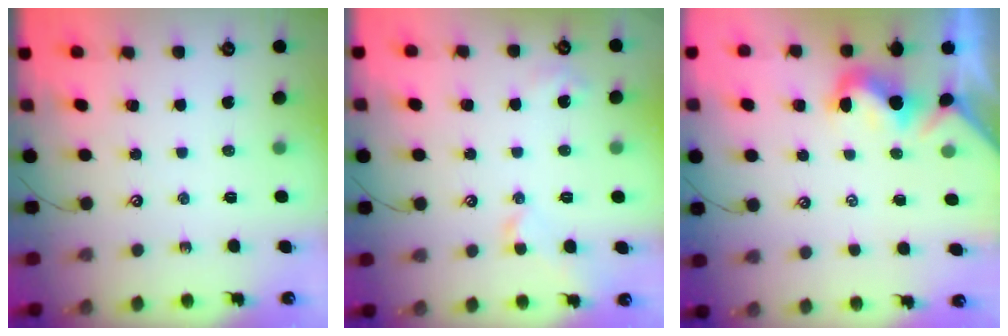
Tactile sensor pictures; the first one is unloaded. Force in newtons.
{"total": 1.7, "press": 1.6, "slide": 0.6}
{"total": 1.1, "press": 0.9, "slide": 0.6}